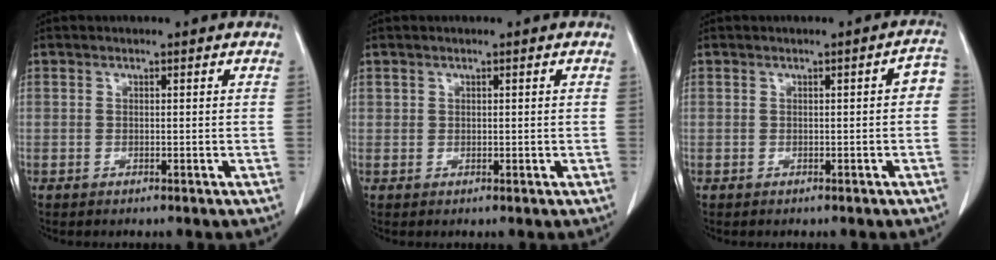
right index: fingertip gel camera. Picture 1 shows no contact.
{"total": 0.7, "force": [0.5, 0.6, 0.0], "torque": [0.010, 0.003, 0.007]}
{"total": 2.4, "force": [-0.1, 0.7, 2.3], "torque": [-0.020, 0.007, -0.003]}